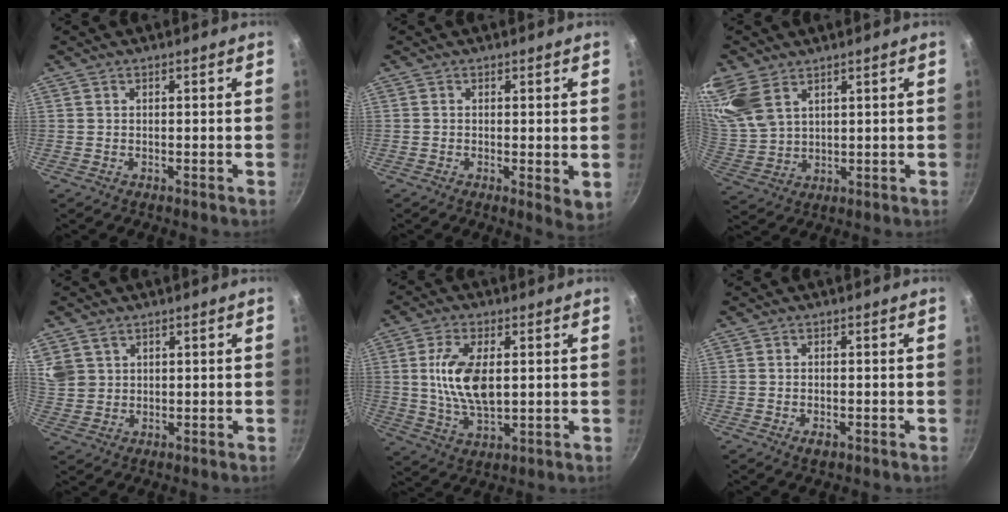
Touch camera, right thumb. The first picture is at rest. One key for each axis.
{"total": 3.7, "fx": 0.0, "fy": 1.4, "fz": 3.4, "tx": -0.045, "ty": -0.012, "tz": -0.001}
{"total": 13.0, "fx": 7.7, "fy": 7.6, "fz": 7.1, "tx": -0.158, "ty": -0.004, "tz": 0.170}
{"total": 7.8, "fx": 3.8, "fy": 5.9, "fz": 3.4, "tx": -0.060, "ty": 0.002, "tz": 0.086}
{"total": 11.5, "fx": 1.5, "fy": 5.7, "fz": 9.8, "tx": -0.183, "ty": -0.004, "tz": 0.033}
{"total": 1.9, "fx": -0.9, "fy": 1.0, "fz": 1.4, "tx": -0.026, "ty": 0.000, "tz": -0.016}